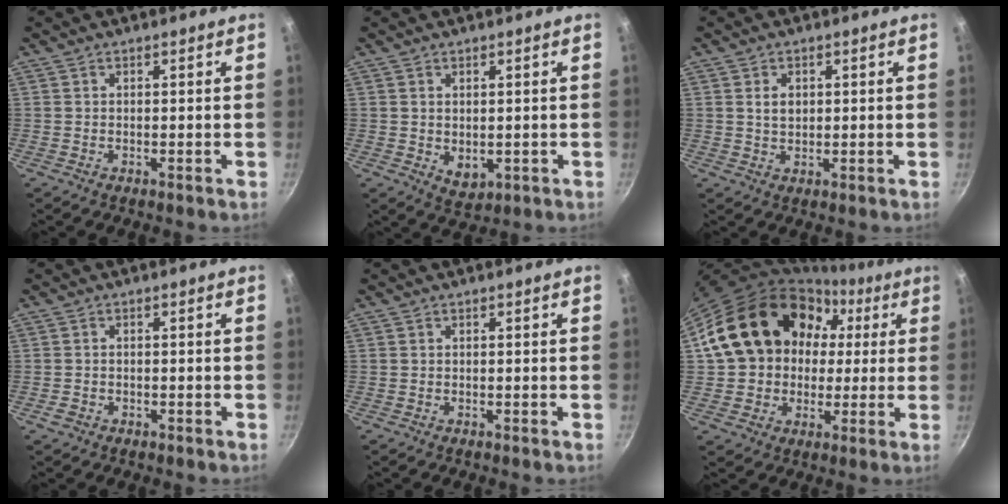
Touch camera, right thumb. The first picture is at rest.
{"total": 3.8, "force": [0.2, 2.7, 2.7], "torque": [-0.039, -0.014, 0.010]}
{"total": 2.9, "force": [0.7, 2.1, 1.9], "torque": [-0.024, -0.001, 0.013]}
{"total": 1.5, "force": [-0.8, 1.1, 0.6], "torque": [-0.014, 0.005, -0.013]}
{"total": 0.0}
{"total": 21.1, "force": [4.0, 17.3, 11.4], "torque": [-0.164, 0.051, 0.073]}